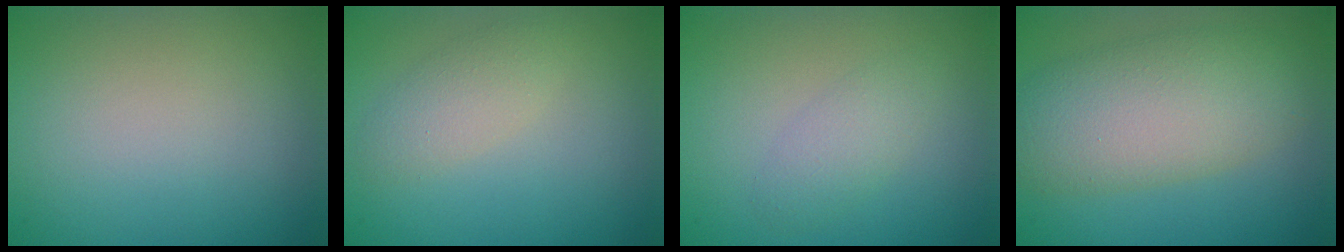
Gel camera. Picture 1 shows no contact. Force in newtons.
{"total": 2.2, "press": 2.2, "slide": 0.0}
{"total": 1.9, "press": 1.9, "slide": 0.2}
{"total": 7.3, "press": 7.3, "slide": 0.2}